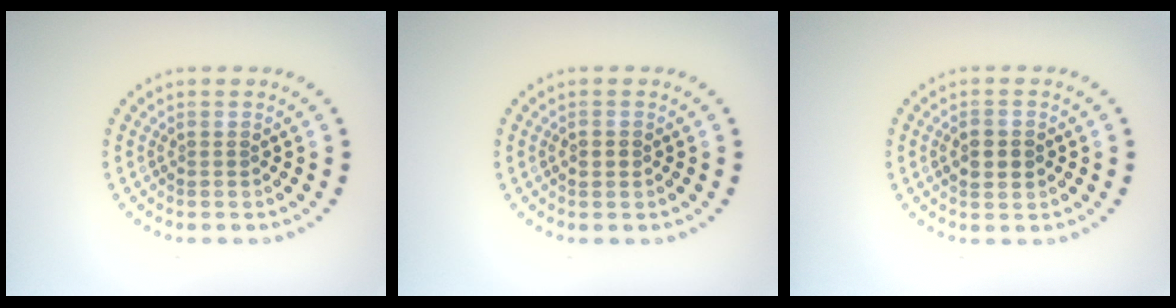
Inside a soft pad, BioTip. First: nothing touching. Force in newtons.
{"total": 1.2, "press": 1.2, "slide": 0.1}
{"total": 3.0, "press": 3.0, "slide": 0.0}